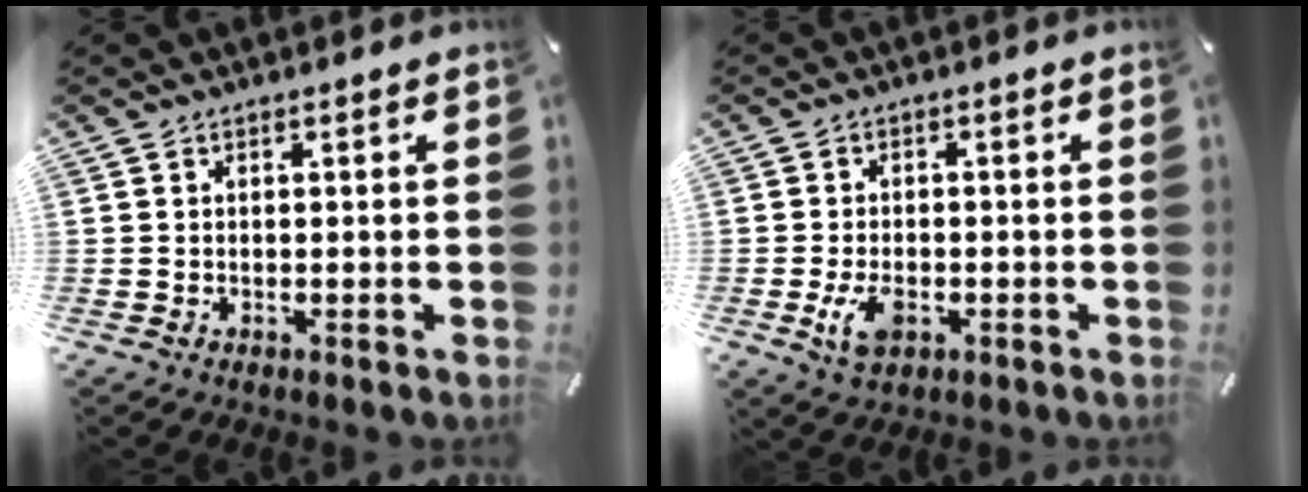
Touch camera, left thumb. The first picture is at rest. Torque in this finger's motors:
{"motor_torque": [0.27, 1.19, 0.06, 0.07, 0.19]}